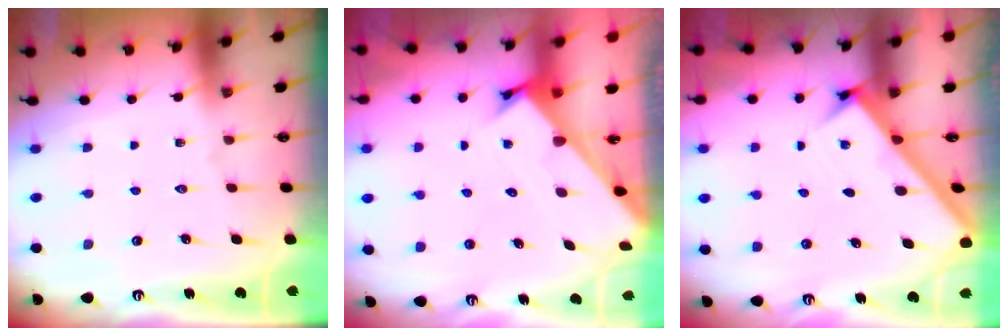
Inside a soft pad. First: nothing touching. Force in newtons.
{"total": 2.4, "press": 2.4, "slide": 0.2}
{"total": 2.4, "press": 2.4, "slide": 0.3}